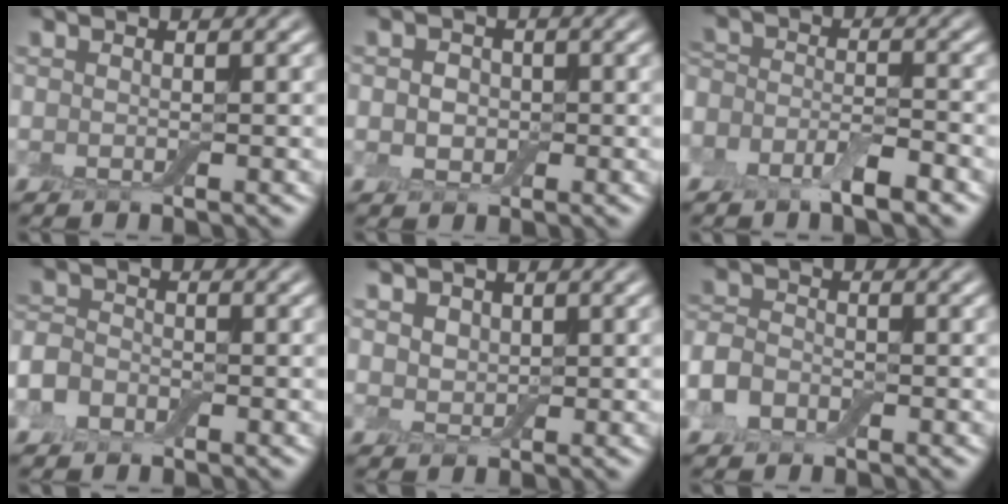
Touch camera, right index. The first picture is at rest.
{"total": 2.8, "force": [0.0, 2.3, 1.5], "torque": [-0.013, 0.007, -0.015]}
{"total": 4.5, "force": [-2.8, 2.3, 2.7], "torque": [-0.039, 0.002, -0.061]}
{"total": 3.2, "force": [-1.5, 2.3, 1.5], "torque": [-0.029, -0.002, -0.040]}
{"total": 2.8, "force": [1.5, 2.1, 1.2], "torque": [-0.035, 0.009, 0.024]}
{"total": 3.0, "force": [-1.4, 2.1, 1.6], "torque": [-0.037, 0.001, -0.037]}